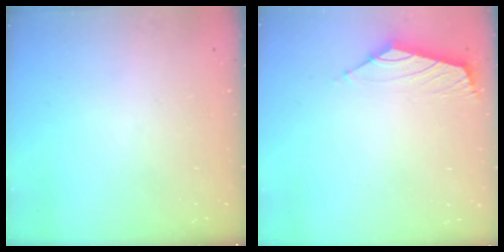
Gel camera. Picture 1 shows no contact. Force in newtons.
{"total": 1.7, "press": 1.5, "slide": 0.7}